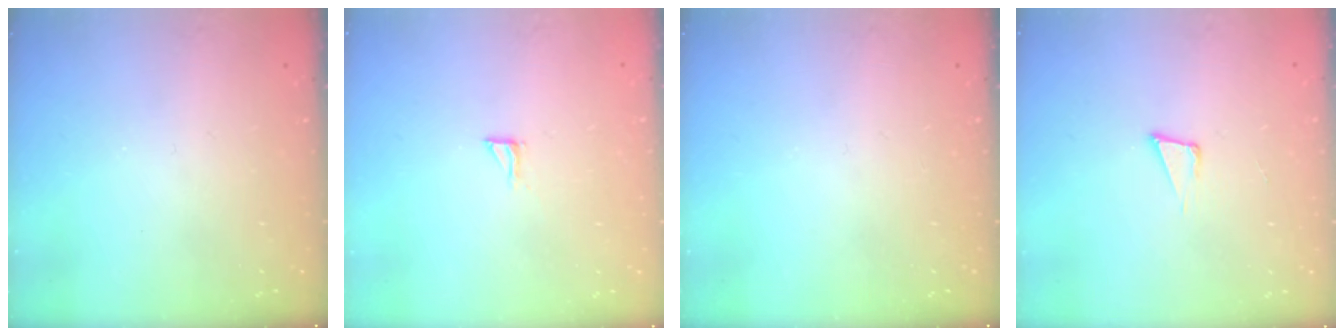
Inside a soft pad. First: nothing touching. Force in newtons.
{"total": 3.3, "press": 3.3, "slide": 0.3}
{"total": 0.0}
{"total": 4.0, "press": 2.6, "slide": 3.0}